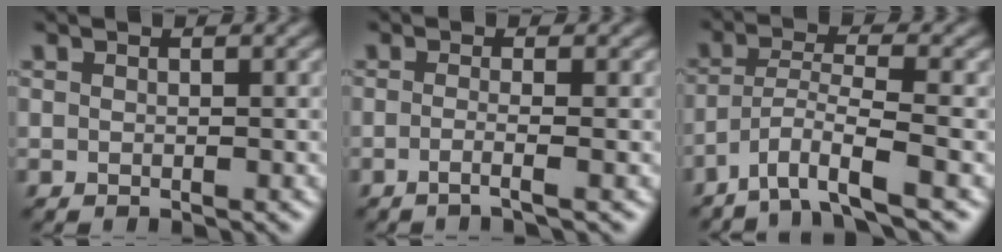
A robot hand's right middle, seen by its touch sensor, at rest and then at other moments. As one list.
[{"total": 1.7, "force": [-0.6, 0.4, 1.5], "torque": [-0.018, -0.007, -0.023]}, {"total": 5.1, "force": [-3.4, 0.7, 3.7], "torque": [-0.068, 0.003, -0.072]}]